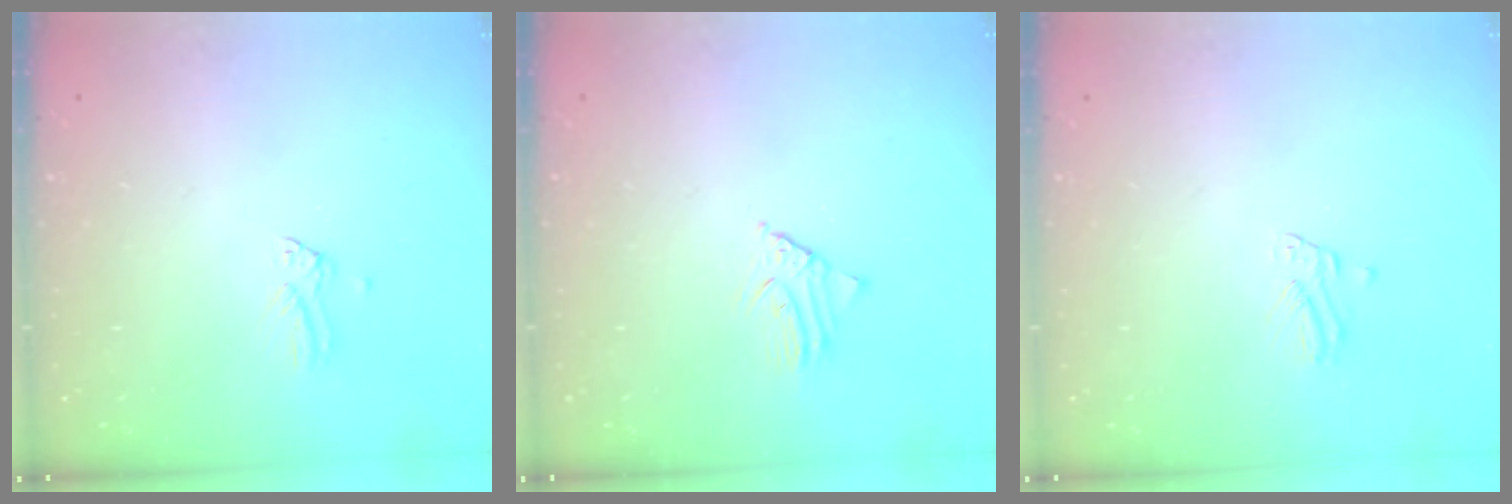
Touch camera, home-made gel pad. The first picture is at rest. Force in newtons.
{"total": 2.6, "press": 2.6, "slide": 0.2}
{"total": 1.8, "press": 1.8, "slide": 0.1}